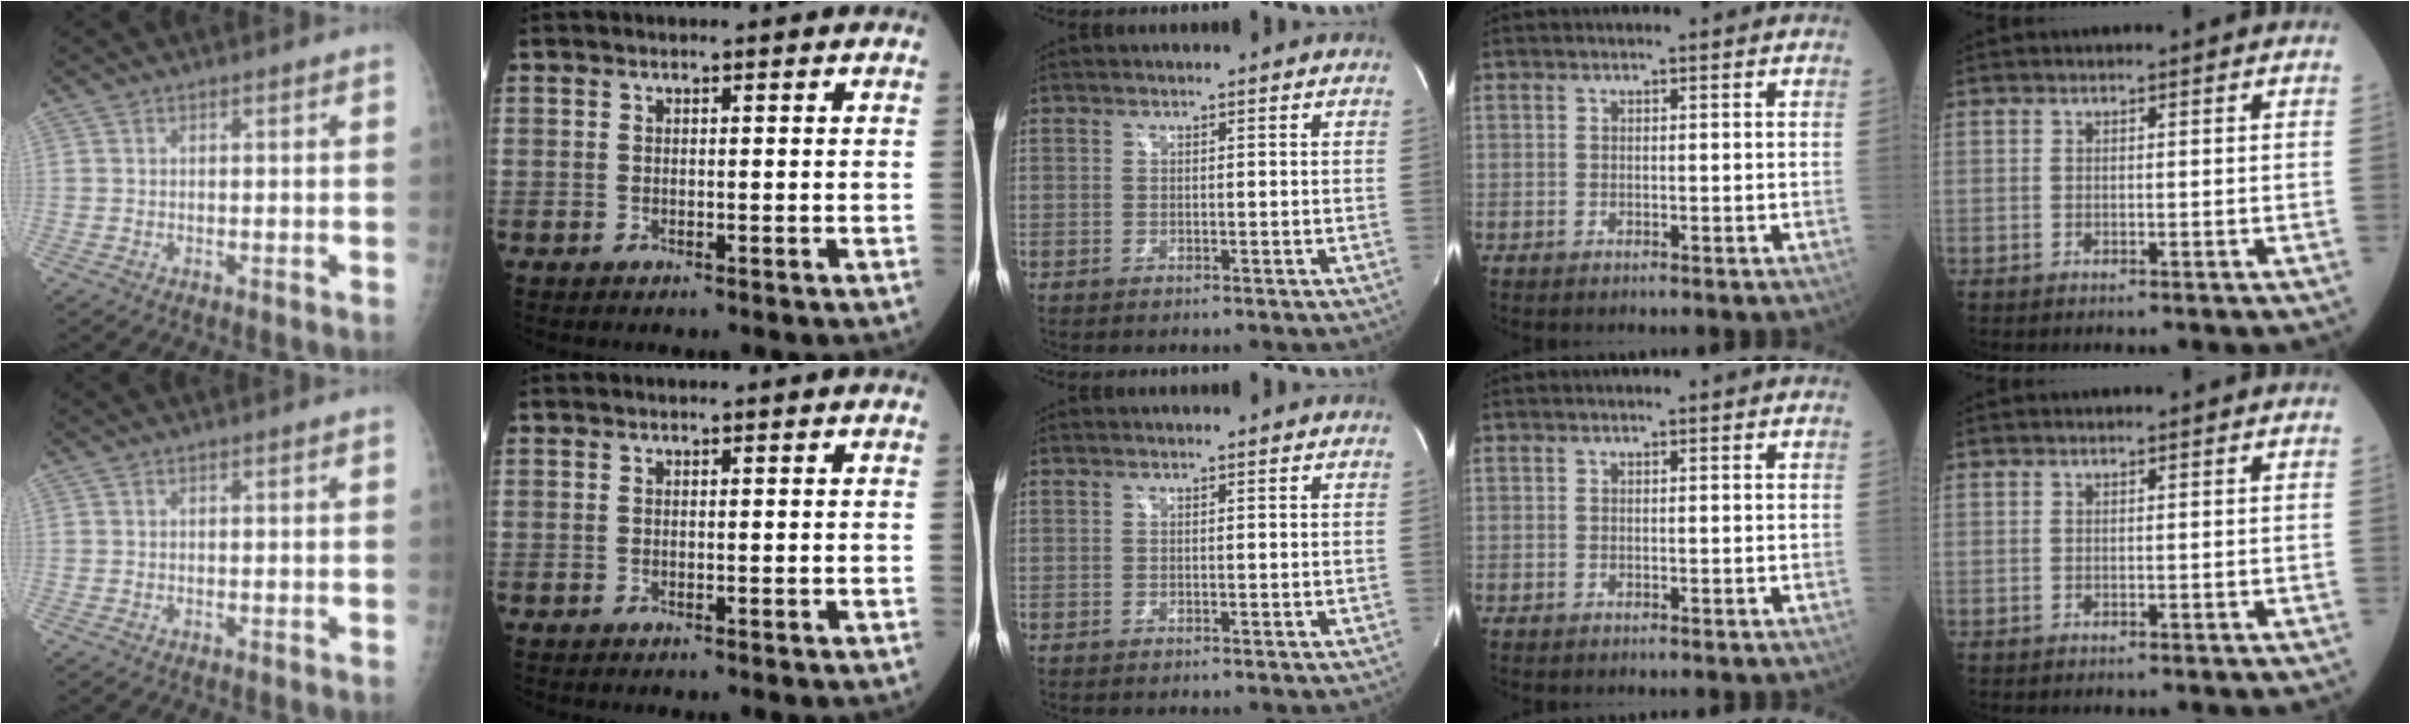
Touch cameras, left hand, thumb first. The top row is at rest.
{}